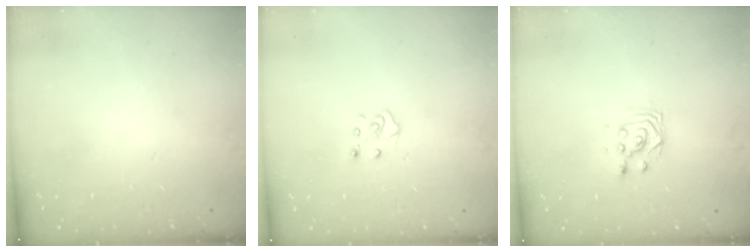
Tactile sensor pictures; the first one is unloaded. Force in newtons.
{"total": 5.1, "press": 5.1, "slide": 0.4}
{"total": 2.8, "press": 2.8, "slide": 0.3}